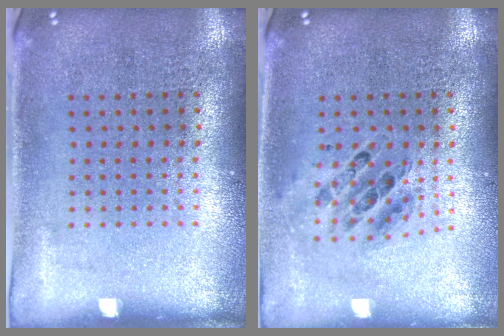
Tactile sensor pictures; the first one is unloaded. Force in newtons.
{"total": 0.6, "press": 0.6, "slide": 0.1}